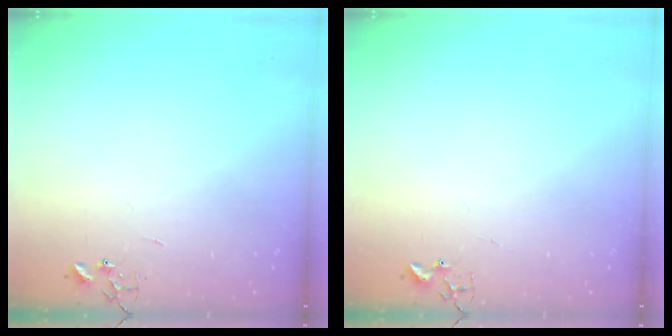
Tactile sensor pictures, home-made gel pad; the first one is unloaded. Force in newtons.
{"total": 1.8, "press": 1.8, "slide": 0.2}